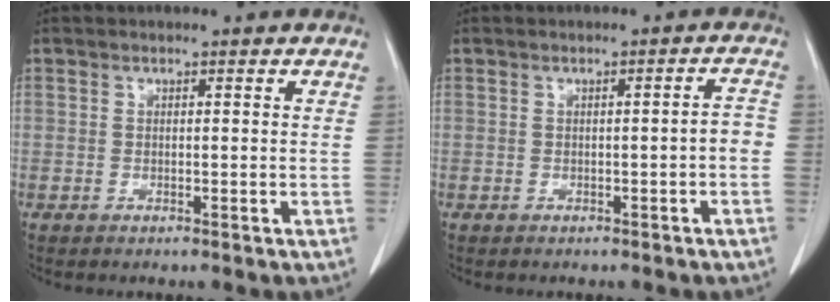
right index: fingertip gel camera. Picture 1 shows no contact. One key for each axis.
{"total": 2.3, "fx": -0.7, "fy": 0.2, "fz": 2.2, "tx": -0.025, "ty": 0.005, "tz": -0.012}